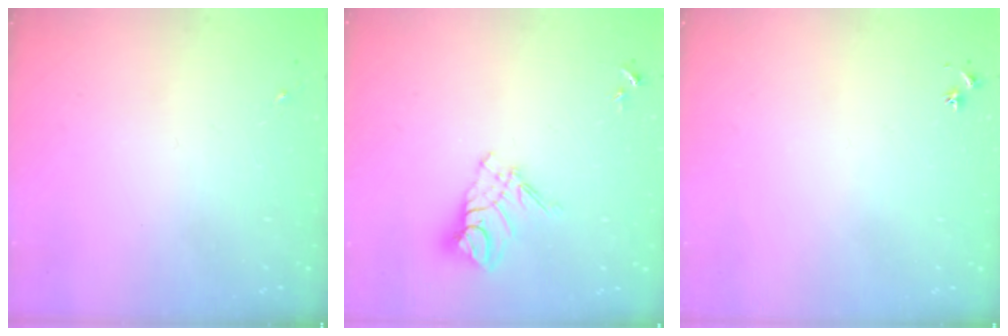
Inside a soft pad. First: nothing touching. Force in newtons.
{"total": 10.9, "press": 10.8, "slide": 0.9}
{"total": 2.9, "press": 2.8, "slide": 0.3}